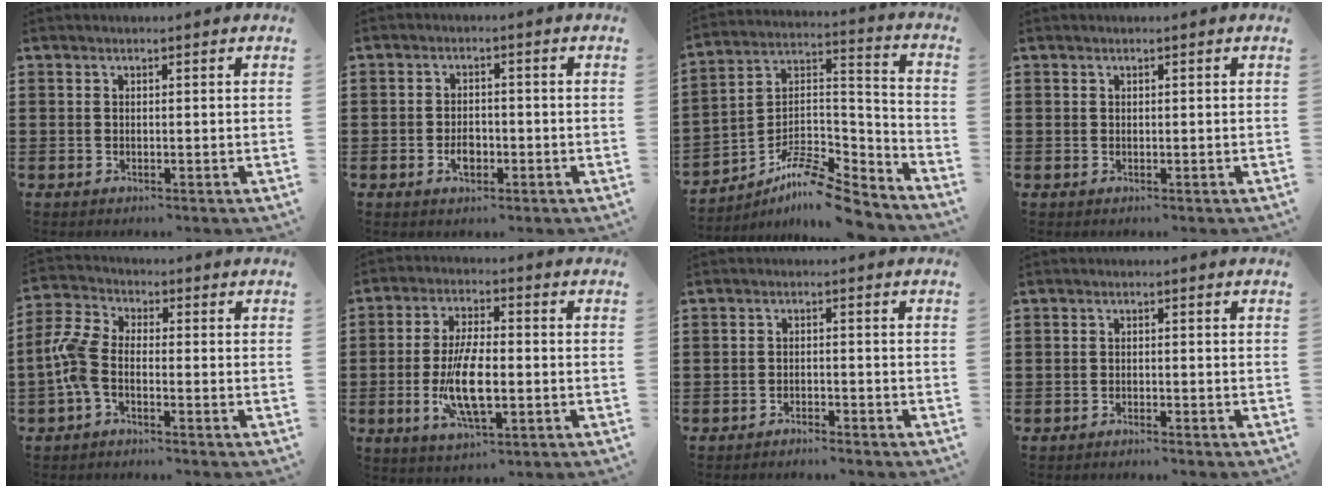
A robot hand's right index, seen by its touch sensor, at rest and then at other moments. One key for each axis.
{"total": 3.1, "fx": -1.1, "fy": 1.8, "fz": 2.2, "tx": -0.042, "ty": 0.004, "tz": -0.020}
{"total": 10.0, "fx": -8.5, "fy": 2.5, "fz": 4.6, "tx": -0.088, "ty": 0.020, "tz": -0.168}
{"total": 0.0}
{"total": 5.4, "fx": -2.2, "fy": 2.8, "fz": 4.1, "tx": -0.116, "ty": -0.005, "tz": -0.050}
{"total": 10.3, "fx": -1.8, "fy": 3.8, "fz": 9.4, "tx": -0.195, "ty": -0.013, "tz": -0.033}
{"total": 1.6, "fx": -1.6, "fy": 0.0, "fz": 0.0, "tx": -0.005, "ty": 0.004, "tz": -0.034}
{"total": 1.0, "fx": -1.0, "fy": -0.1, "fz": 0.1, "tx": -0.005, "ty": -0.001, "tz": -0.019}